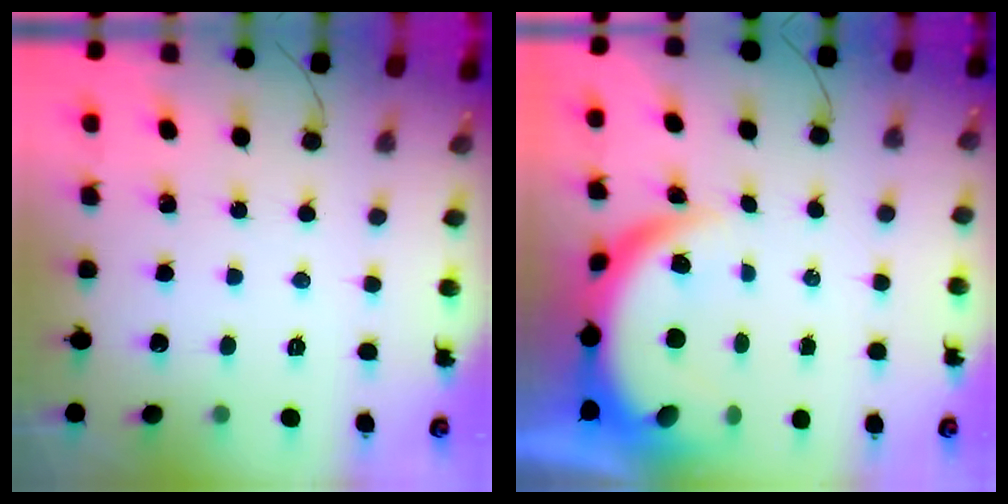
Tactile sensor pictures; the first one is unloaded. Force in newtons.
{"total": 8.3, "press": 8.3, "slide": 0.6}